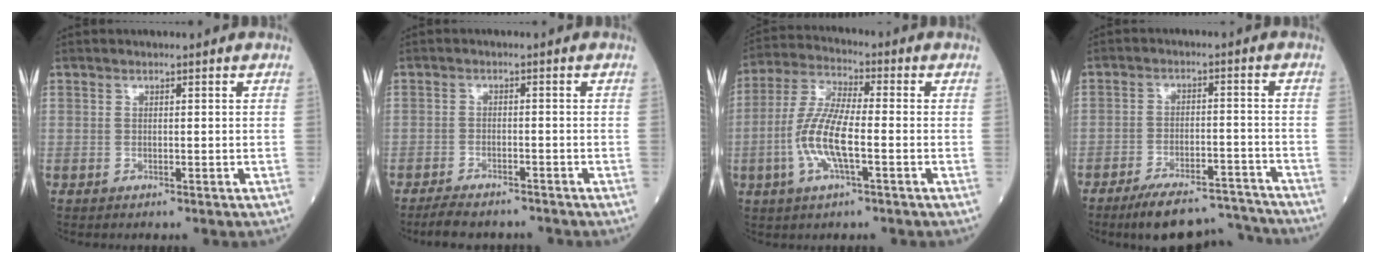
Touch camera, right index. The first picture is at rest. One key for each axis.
{"total": 6.2, "fx": -5.6, "fy": 1.7, "fz": 2.1, "tx": -0.034, "ty": -0.009, "tz": -0.087}
{"total": 10.0, "fx": -2.5, "fy": 2.0, "fz": 9.5, "tx": -0.203, "ty": 0.004, "tz": -0.053}
{"total": 11.5, "fx": -10.9, "fy": 2.0, "fz": 3.2, "tx": -0.038, "ty": 0.021, "tz": -0.165}